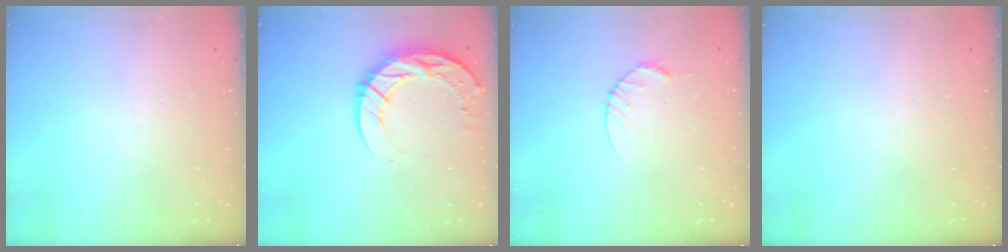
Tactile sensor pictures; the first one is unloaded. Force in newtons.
{"total": 13.1, "press": 13.1, "slide": 1.1}
{"total": 3.7, "press": 3.6, "slide": 0.4}
{"total": 0.0}